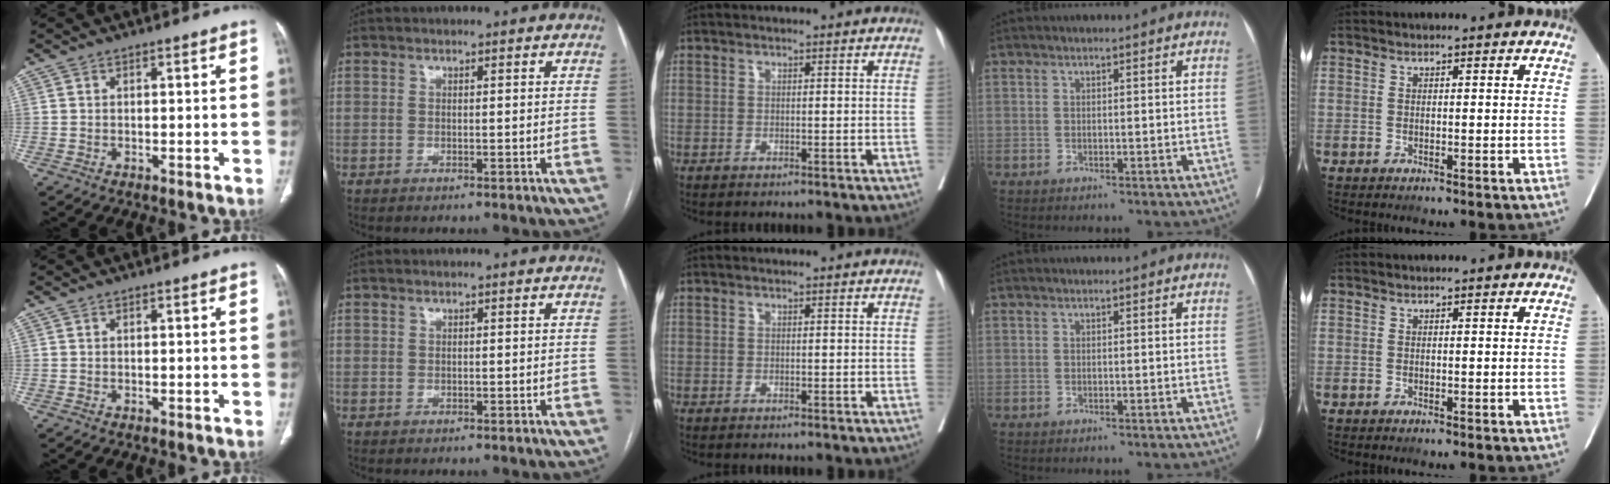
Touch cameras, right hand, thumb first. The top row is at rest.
{}